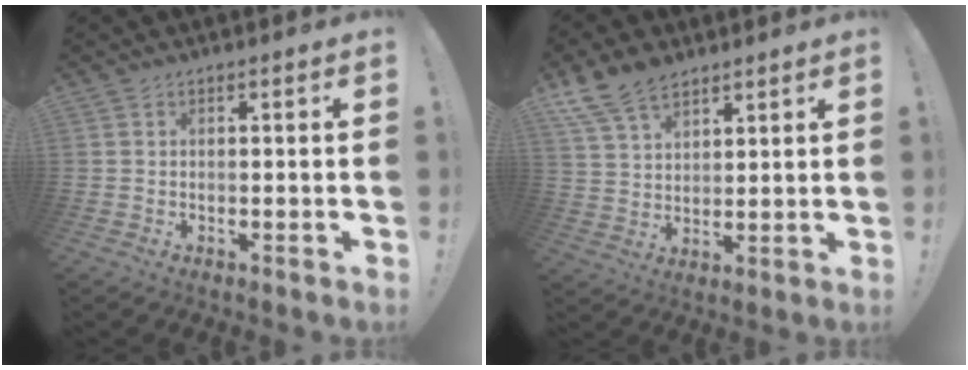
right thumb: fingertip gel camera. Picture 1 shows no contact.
{"total": 10.4, "force": [7.8, 5.4, 4.3], "torque": [-0.086, -0.038, 0.154]}